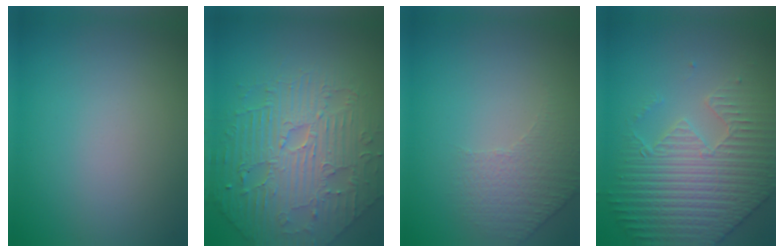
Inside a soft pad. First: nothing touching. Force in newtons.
{"total": 5.9, "press": 5.3, "slide": 2.5}
{"total": 1.7, "press": 1.3, "slide": 1.1}
{"total": 5.9, "press": 5.4, "slide": 2.5}